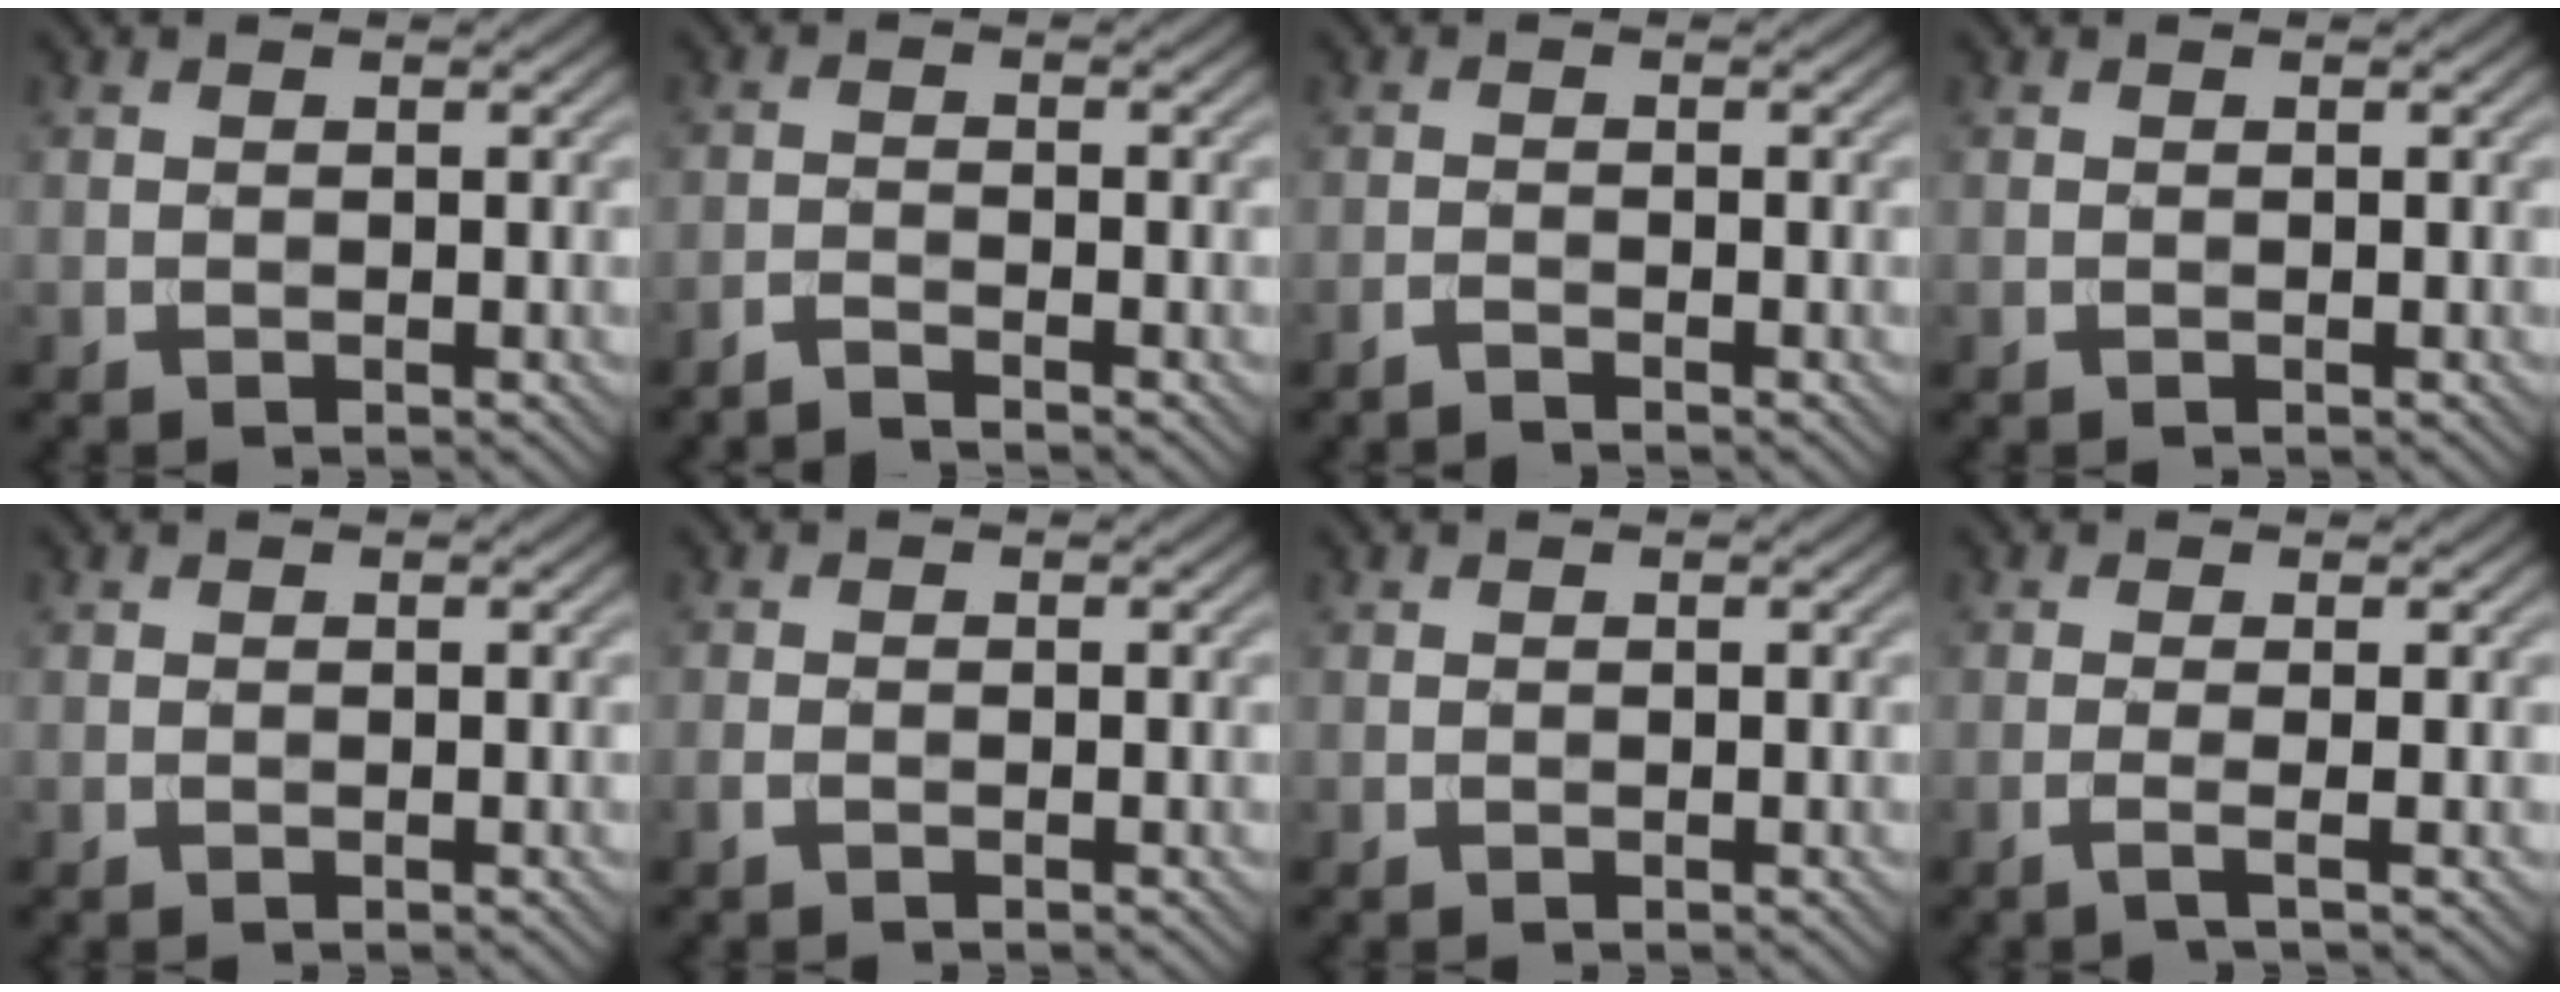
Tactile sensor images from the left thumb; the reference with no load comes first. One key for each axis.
{"total": 2.1, "fx": -1.9, "fy": 0.2, "fz": 0.9, "tx": -0.013, "ty": -0.004, "tz": -0.048}
{"total": 1.2, "fx": -1.1, "fy": 0.0, "fz": 0.5, "tx": -0.009, "ty": 0.000, "tz": -0.027}
{"total": 0.0}
{"total": 0.0}
{"total": 1.0, "fx": -0.6, "fy": 0.4, "fz": 0.6, "tx": -0.017, "ty": -0.001, "tz": -0.013}
{"total": 0.0}
{"total": 1.9, "fx": -0.4, "fy": 0.2, "fz": 1.8, "tx": -0.031, "ty": 0.002, "tz": -0.019}